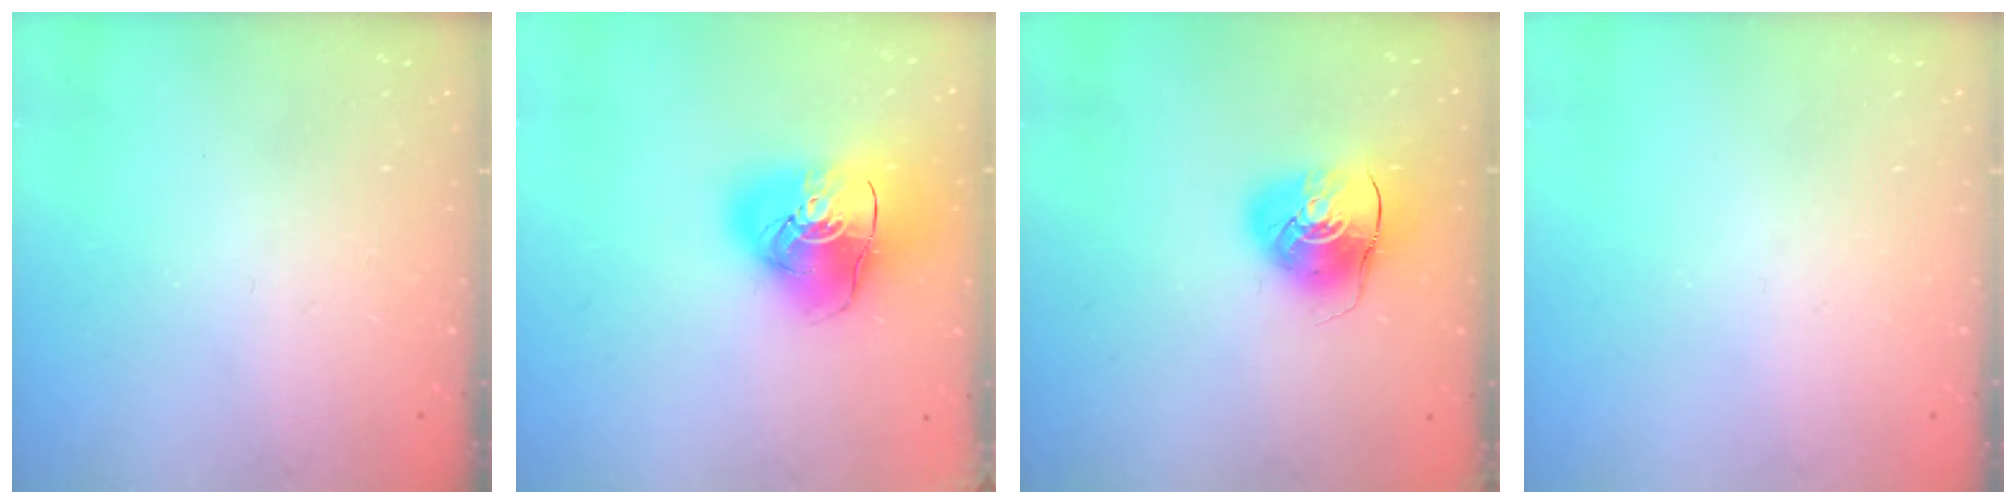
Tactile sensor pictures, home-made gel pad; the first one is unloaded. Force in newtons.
{"total": 18.1, "press": 17.9, "slide": 2.7}
{"total": 9.7, "press": 9.6, "slide": 1.2}
{"total": 0.0}